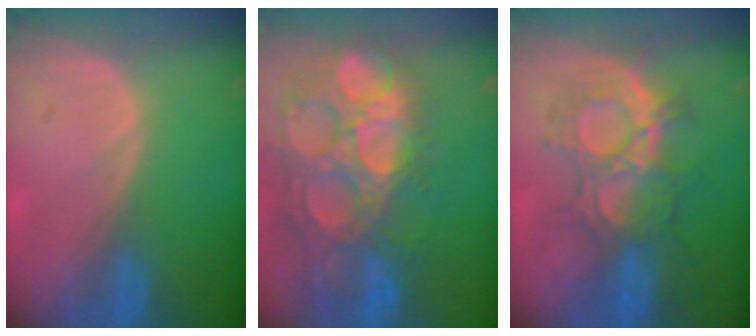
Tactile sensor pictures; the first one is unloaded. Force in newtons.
{"total": 15.4, "press": 12.8, "slide": 8.7}
{"total": 8.9, "press": 8.9, "slide": 0.3}